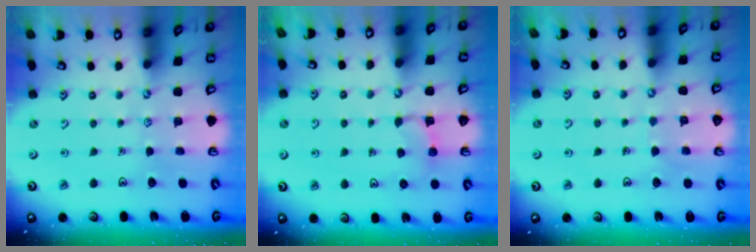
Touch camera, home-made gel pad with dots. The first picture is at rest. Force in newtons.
{"total": 3.8, "press": 3.7, "slide": 0.8}
{"total": 4.0, "press": 4.0, "slide": 0.3}